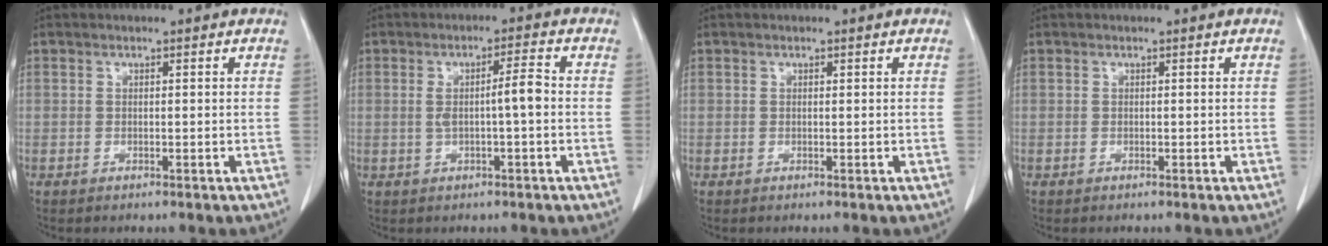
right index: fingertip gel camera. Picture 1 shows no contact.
{"total": 4.3, "force": [-0.2, 0.2, 4.3], "torque": [-0.078, 0.008, 0.000]}
{"total": 0.0}
{"total": 0.0}